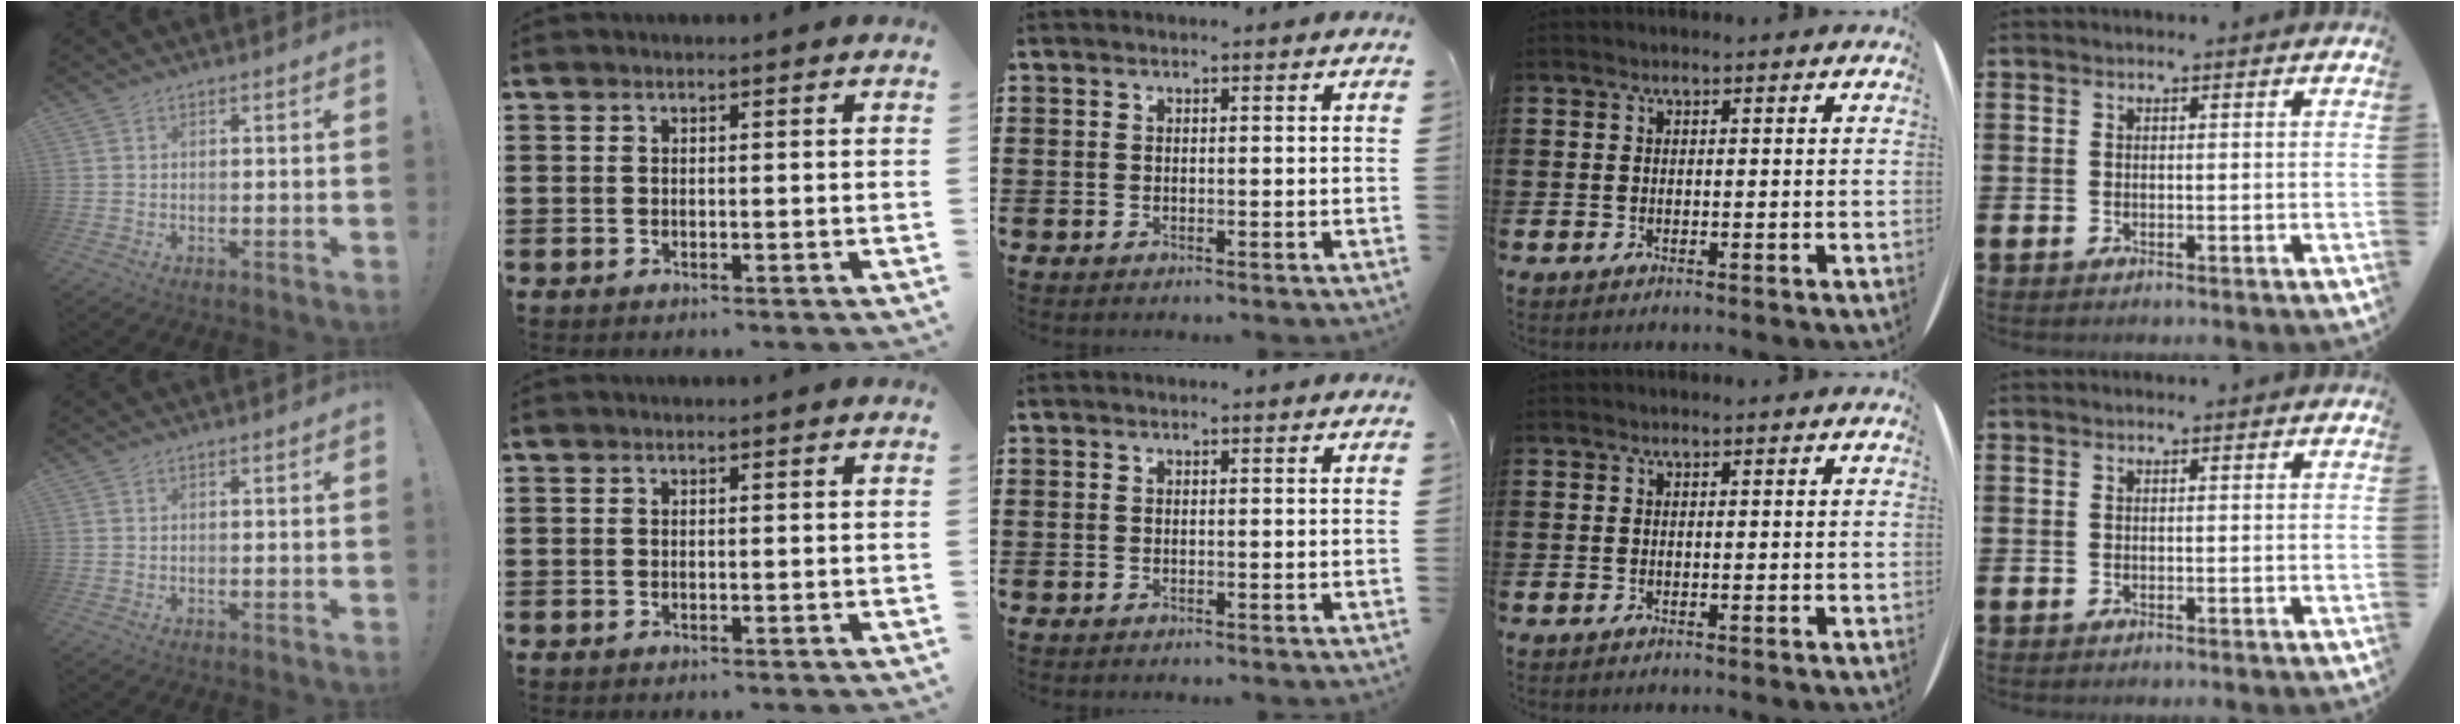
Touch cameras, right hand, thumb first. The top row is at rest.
{}